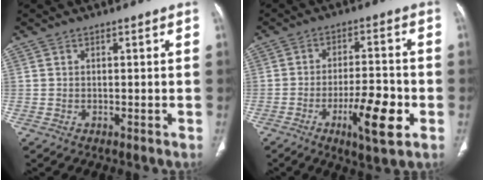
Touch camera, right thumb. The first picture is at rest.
{"total": 11.0, "force": [-4.2, 2.9, 9.8], "torque": [-0.157, 0.013, -0.066]}